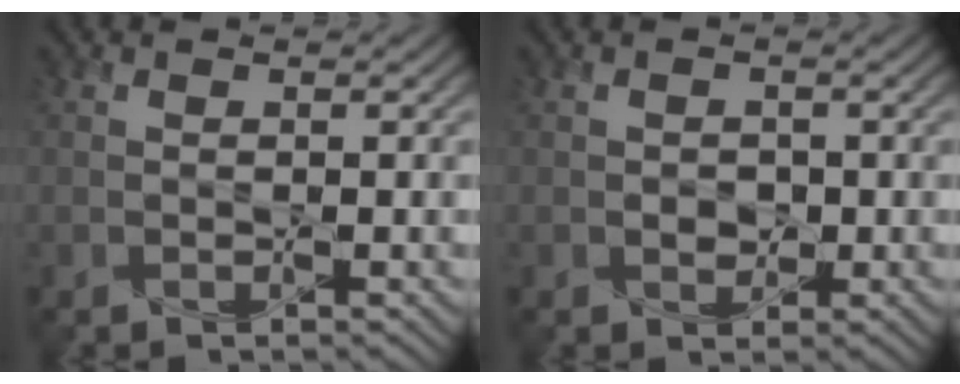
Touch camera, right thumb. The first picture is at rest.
{"total": 1.7, "force": [-0.3, 1.4, 0.8], "torque": [-0.017, -0.006, -0.006]}